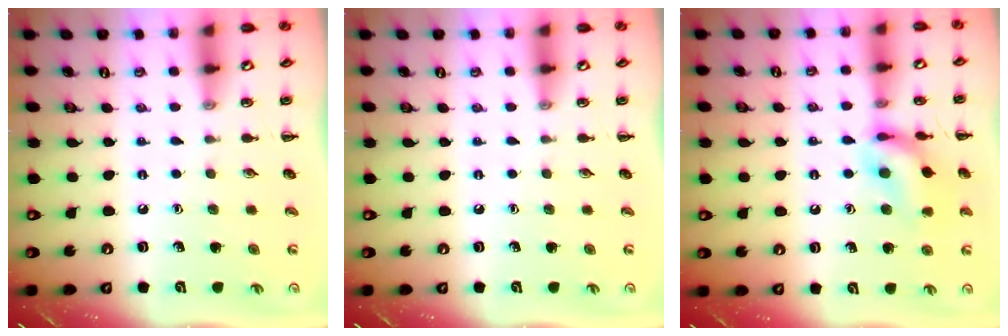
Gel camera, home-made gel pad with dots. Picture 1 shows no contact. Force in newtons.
{"total": 0.0}
{"total": 14.3, "press": 14.2, "slide": 1.6}